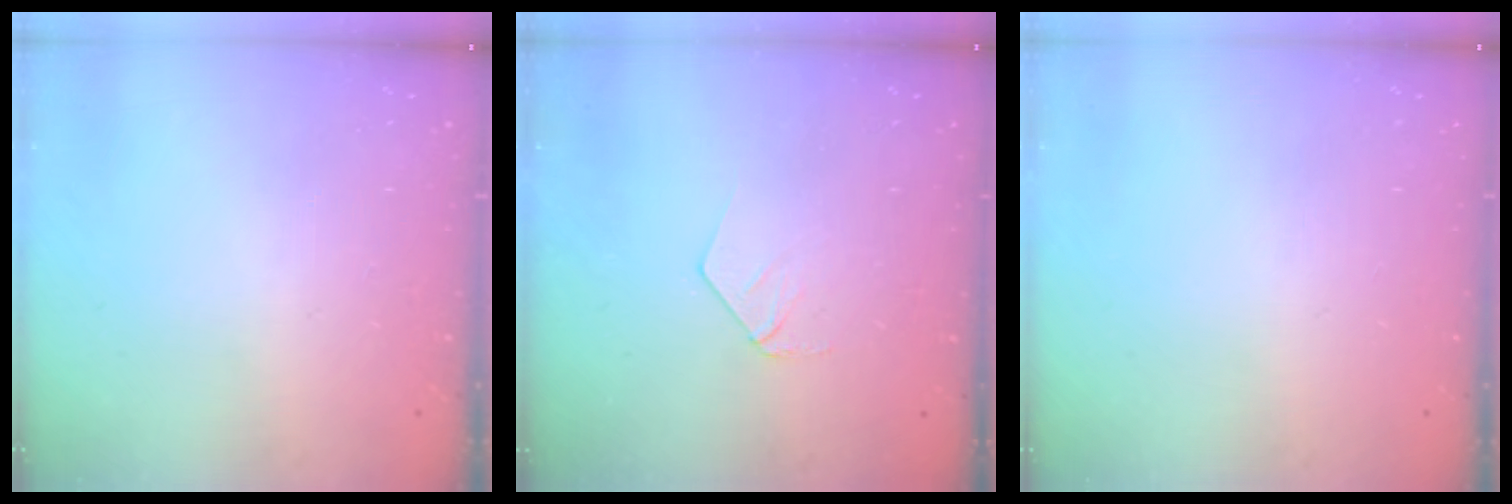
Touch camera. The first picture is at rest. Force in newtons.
{"total": 3.4, "press": 3.4, "slide": 0.3}
{"total": 0.0}